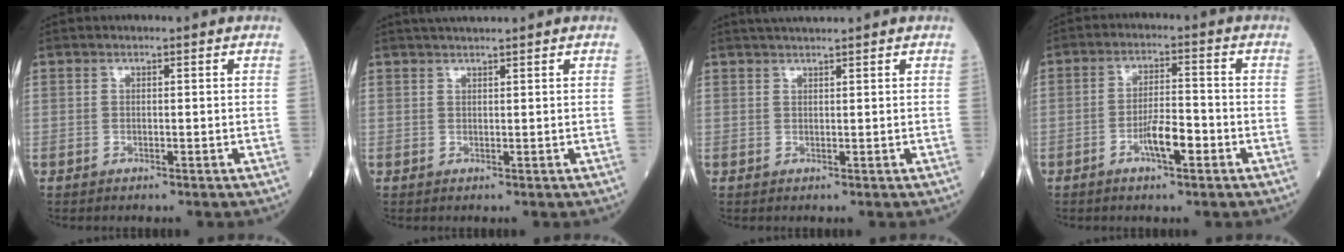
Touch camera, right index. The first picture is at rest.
{"total": 2.4, "force": [2.2, -0.4, 0.8], "torque": [-0.010, 0.018, 0.044]}
{"total": 2.6, "force": [2.4, -0.4, 0.8], "torque": [-0.011, 0.018, 0.047]}
{"total": 5.4, "force": [-2.3, 1.1, 4.7], "torque": [-0.090, 0.004, -0.040]}